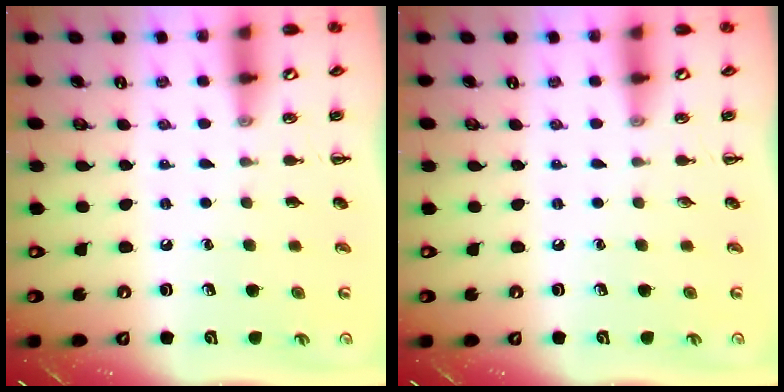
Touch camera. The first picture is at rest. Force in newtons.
{"total": 0.0}